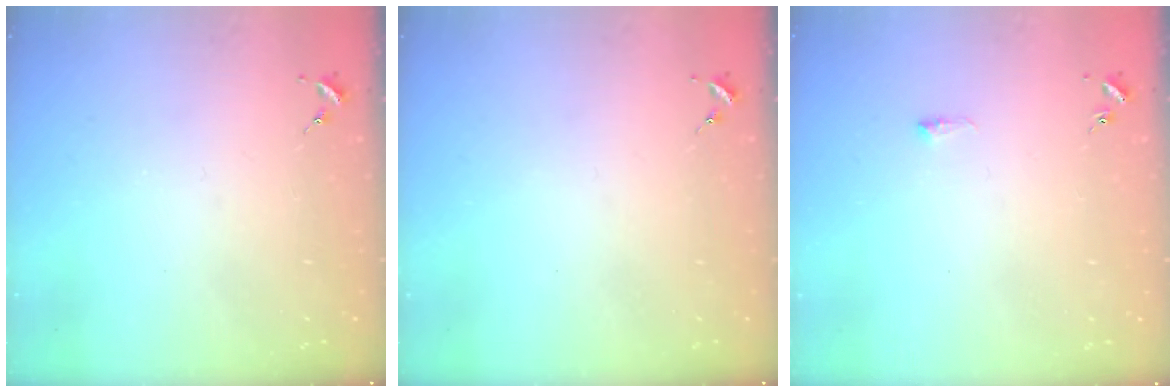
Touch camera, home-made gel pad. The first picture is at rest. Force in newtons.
{"total": 0.0}
{"total": 5.6, "press": 5.6, "slide": 0.9}